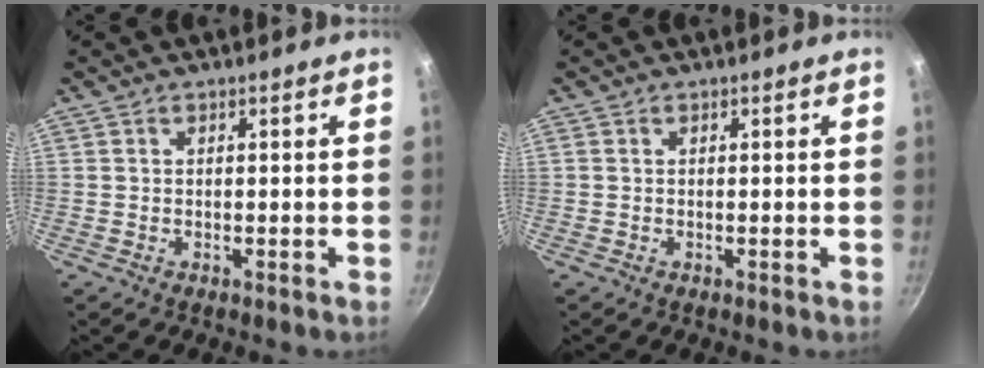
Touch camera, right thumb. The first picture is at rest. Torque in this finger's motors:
{"motor_torque": [-0.11, 0.04, 0.24, -0.50, 0.01]}